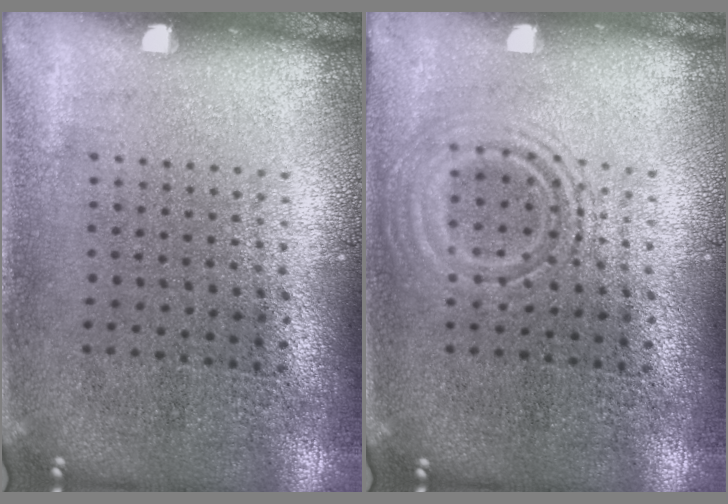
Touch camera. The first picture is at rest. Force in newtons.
{"total": 2.4, "press": 2.4, "slide": 0.4}